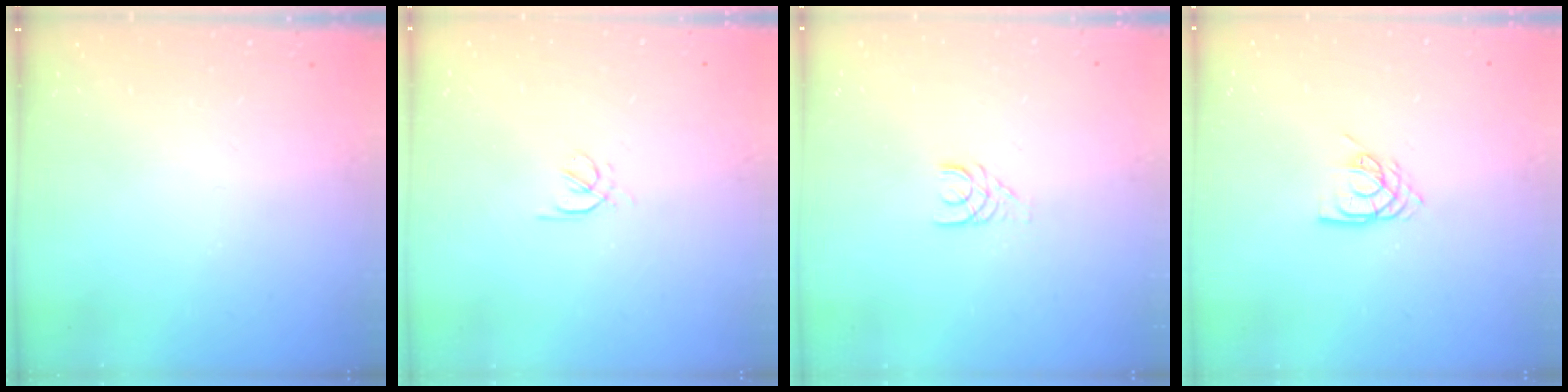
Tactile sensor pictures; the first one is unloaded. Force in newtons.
{"total": 1.6, "press": 1.5, "slide": 0.5}
{"total": 3.3, "press": 3.3, "slide": 0.3}
{"total": 7.9, "press": 7.8, "slide": 0.9}